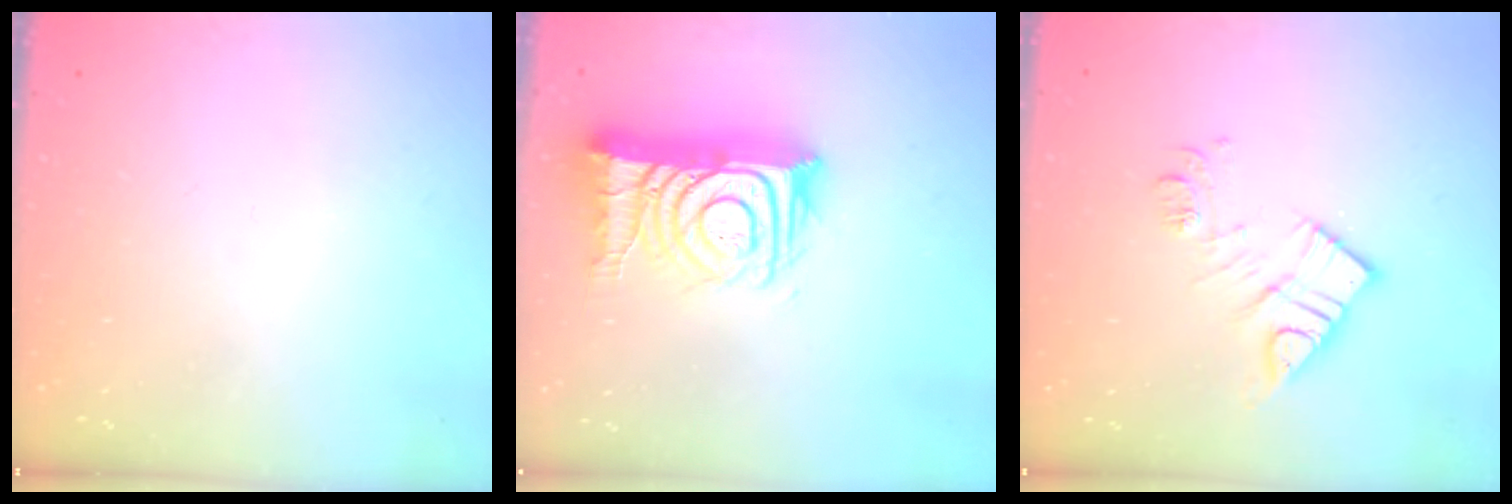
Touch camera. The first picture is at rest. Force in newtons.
{"total": 17.6, "press": 17.5, "slide": 1.6}
{"total": 11.3, "press": 11.3, "slide": 0.3}